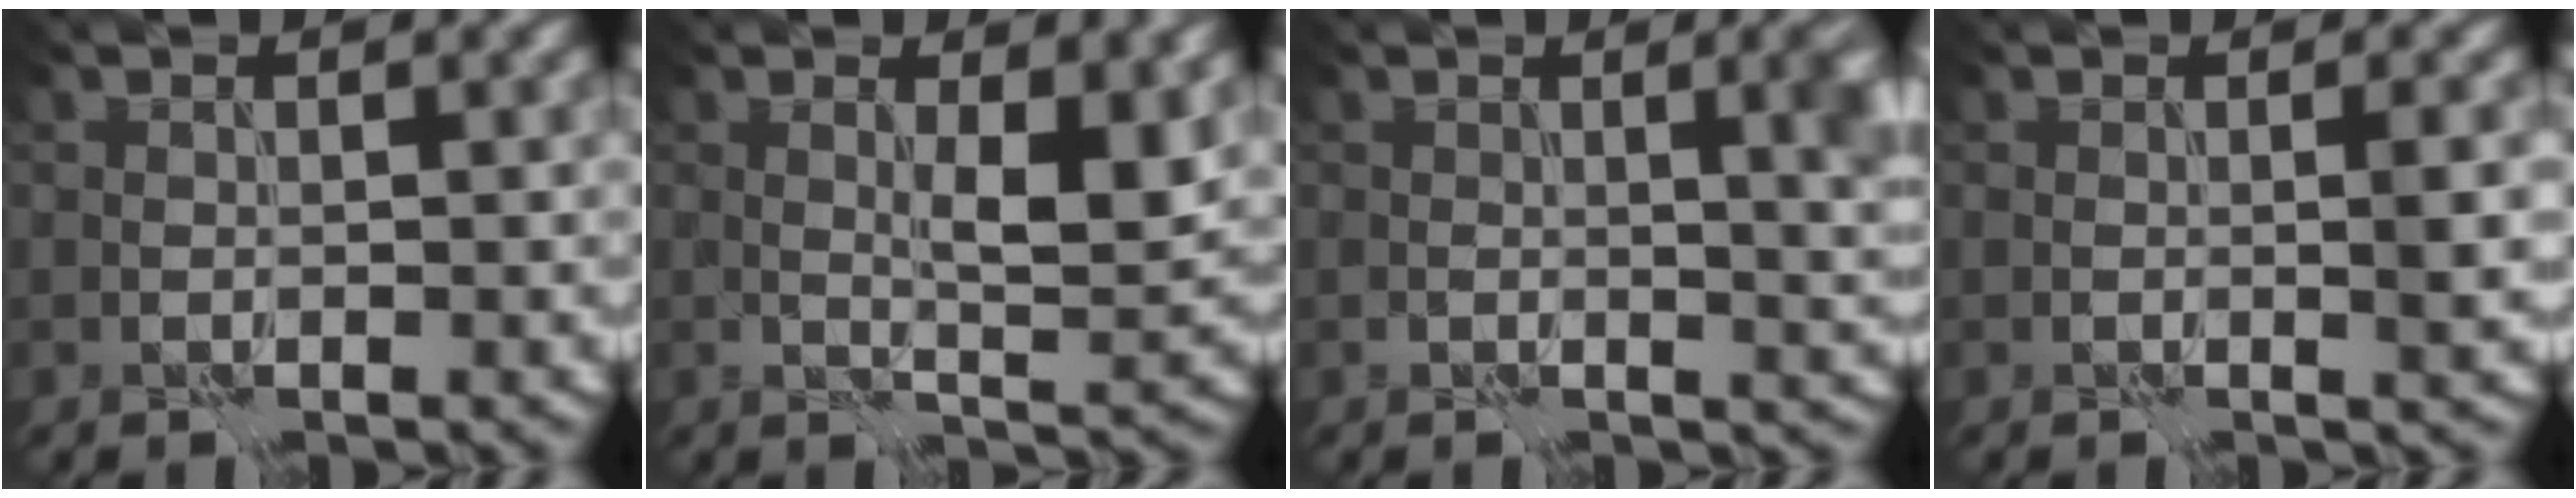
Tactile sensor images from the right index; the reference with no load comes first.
{"total": 3.8, "force": [0.8, 0.6, 3.6], "torque": [-0.065, -0.007, 0.018]}
{"total": 4.1, "force": [0.3, 0.9, 4.0], "torque": [-0.051, -0.003, 0.003]}
{"total": 1.6, "force": [-0.2, -0.2, 1.6], "torque": [-0.024, 0.000, -0.003]}